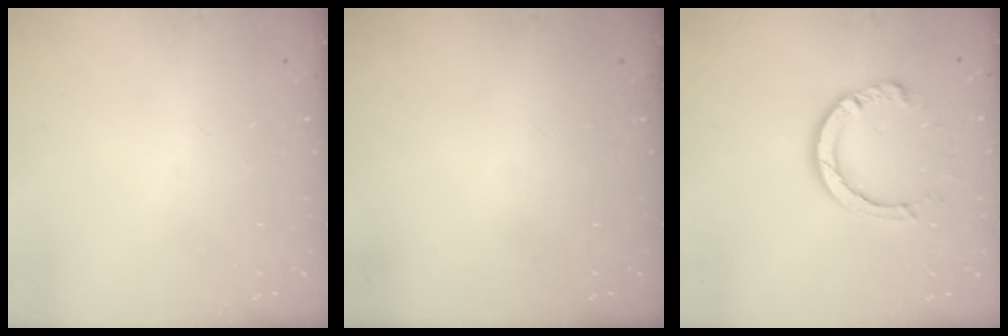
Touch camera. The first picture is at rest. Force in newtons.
{"total": 0.0}
{"total": 8.0, "press": 8.0, "slide": 0.8}